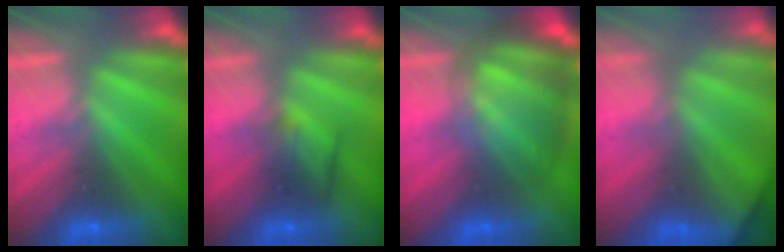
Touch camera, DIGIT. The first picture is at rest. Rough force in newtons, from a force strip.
{"total": 2.4}
{"total": 5.8}
{"total": 8.1}